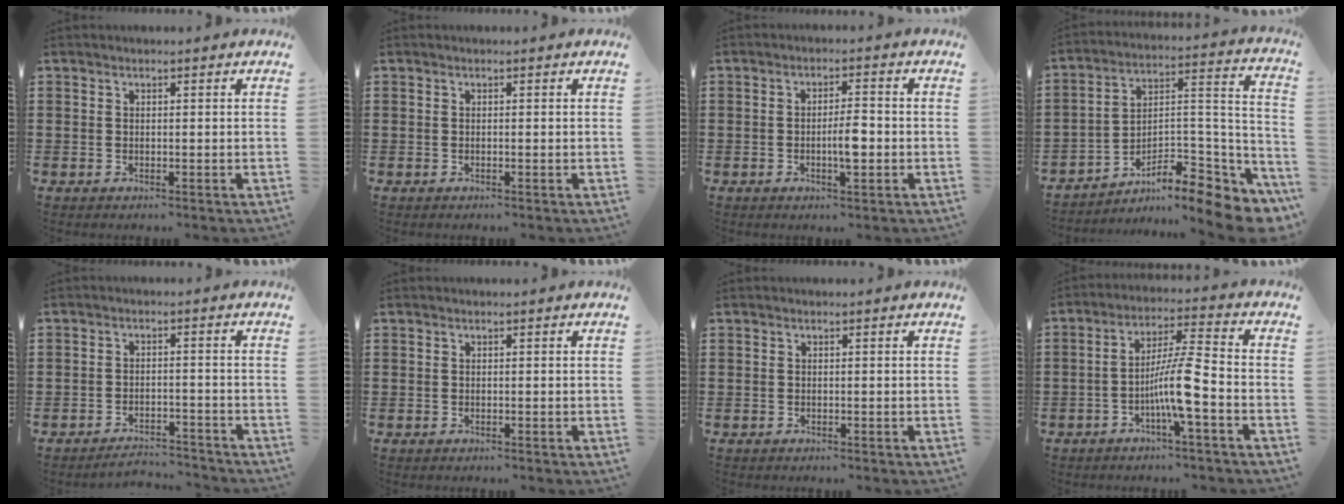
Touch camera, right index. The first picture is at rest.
{"total": 0.0}
{"total": 4.3, "force": [-0.9, 1.0, 4.1], "torque": [-0.078, 0.000, -0.019]}
{"total": 8.8, "force": [-6.9, 2.8, 4.8], "torque": [-0.066, 0.007, -0.129]}
{"total": 3.3, "force": [-3.2, 0.3, 0.2], "torque": [-0.009, 0.002, -0.068]}
{"total": 0.0}
{"total": 0.0}
{"total": 8.4, "force": [-3.2, 0.6, 7.8], "torque": [-0.151, -0.003, -0.065]}